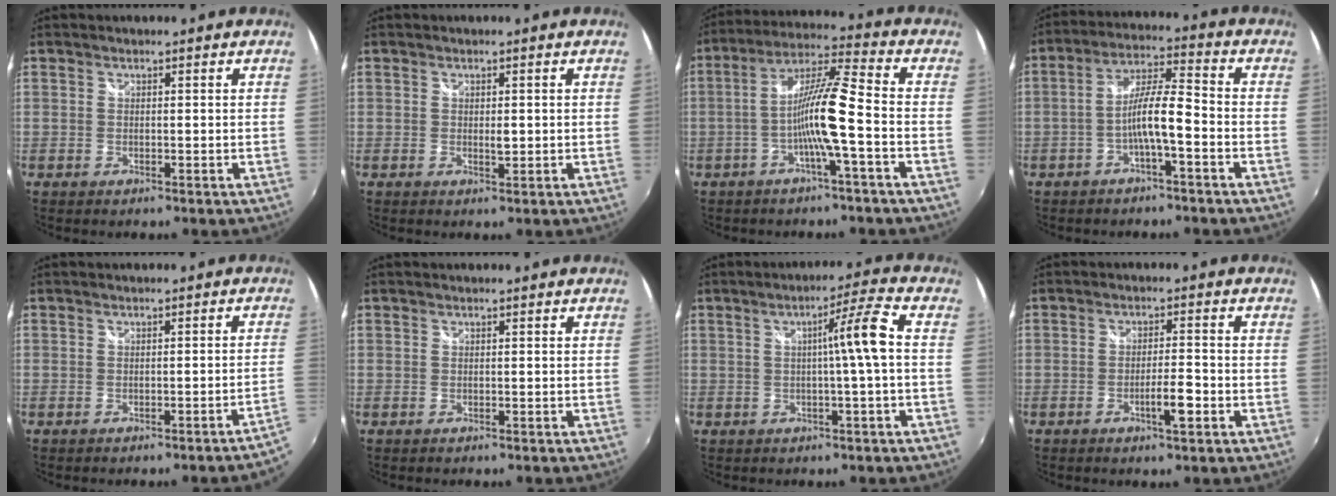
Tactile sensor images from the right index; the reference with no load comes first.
{"total": 1.2, "force": [-0.1, 0.6, 1.0], "torque": [-0.016, 0.000, -0.002]}
{"total": 10.0, "force": [-3.6, -0.2, 9.4], "torque": [-0.187, 0.015, -0.069]}
{"total": 7.1, "force": [-3.1, 0.8, 6.4], "torque": [-0.132, 0.015, -0.055]}
{"total": 3.2, "force": [-2.2, -0.7, 2.2], "torque": [-0.029, -0.007, -0.026]}
{"total": 0.7, "force": [-0.5, 0.4, 0.0], "torque": [-0.003, -0.002, -0.010]}
{"total": 6.3, "force": [-0.3, -1.4, 6.2], "torque": [-0.097, 0.009, -0.002]}
{"total": 4.1, "force": [-2.2, 0.4, 3.5], "torque": [-0.066, -0.001, -0.036]}